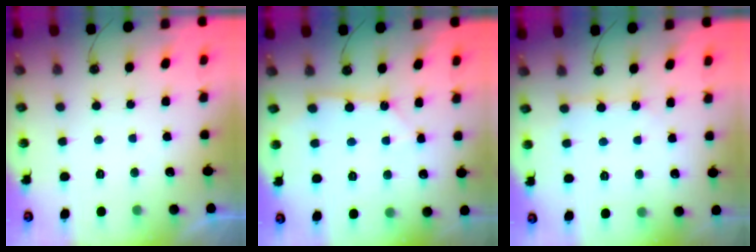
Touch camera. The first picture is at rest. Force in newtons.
{"total": 5.0, "press": 5.0, "slide": 0.3}
{"total": 3.9, "press": 3.8, "slide": 0.4}